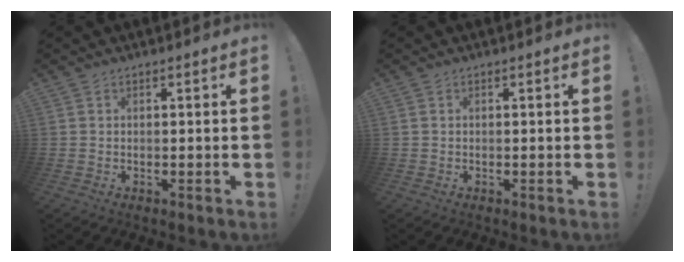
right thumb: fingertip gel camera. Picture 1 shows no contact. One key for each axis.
{"total": 0.0}